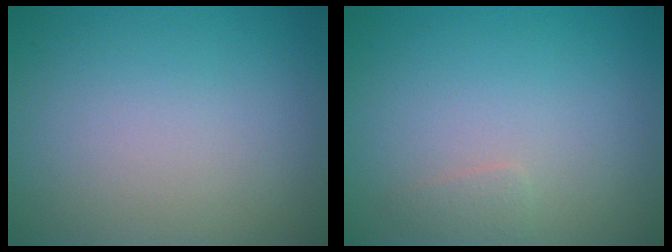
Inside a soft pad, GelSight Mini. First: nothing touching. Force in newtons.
{"total": 0.9, "press": 0.9, "slide": 0.0}